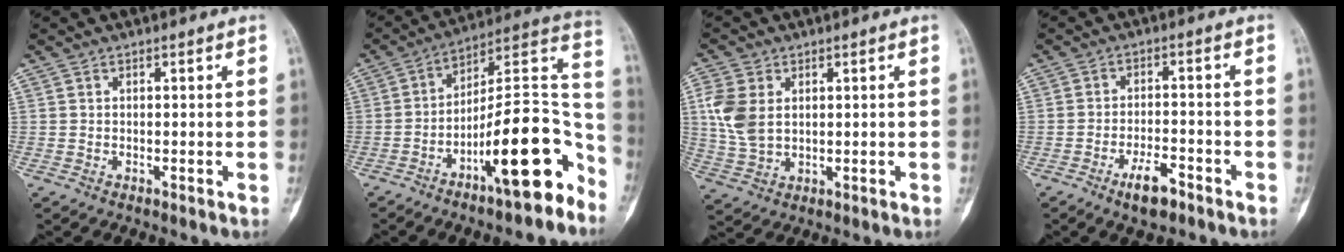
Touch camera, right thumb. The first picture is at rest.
{"total": 19.1, "force": [-9.9, 5.4, 15.4], "torque": [-0.202, 0.095, -0.160]}
{"total": 8.3, "force": [1.8, 5.7, 5.8], "torque": [-0.125, -0.001, 0.042]}
{"total": 5.6, "force": [-3.7, 2.0, 3.8], "torque": [-0.061, 0.020, -0.060]}